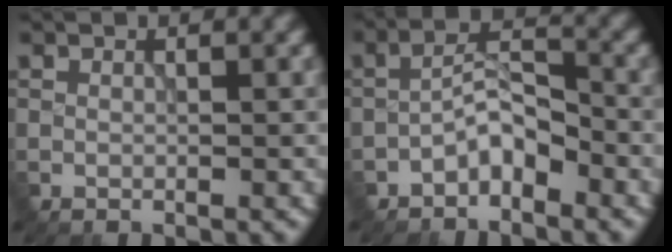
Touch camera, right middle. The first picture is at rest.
{"total": 3.0, "force": [-2.0, 1.2, 1.9], "torque": [-0.024, 0.019, -0.044]}